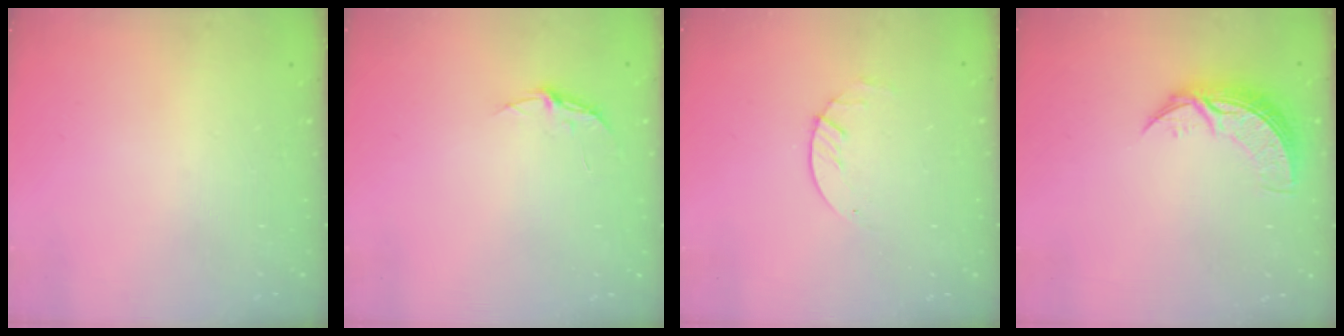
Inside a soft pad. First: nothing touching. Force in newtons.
{"total": 3.8, "press": 3.8, "slide": 0.3}
{"total": 1.7, "press": 1.6, "slide": 0.2}
{"total": 8.5, "press": 8.4, "slide": 0.6}